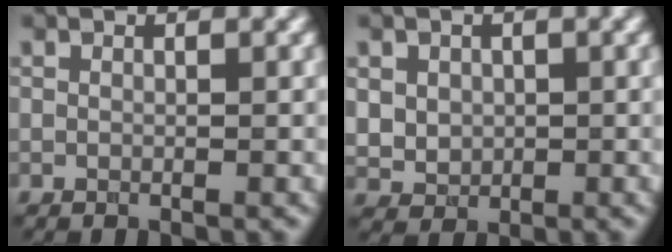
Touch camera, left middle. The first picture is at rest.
{"total": 3.1, "force": [0.8, 2.7, 1.3], "torque": [-0.038, 0.003, 0.024]}